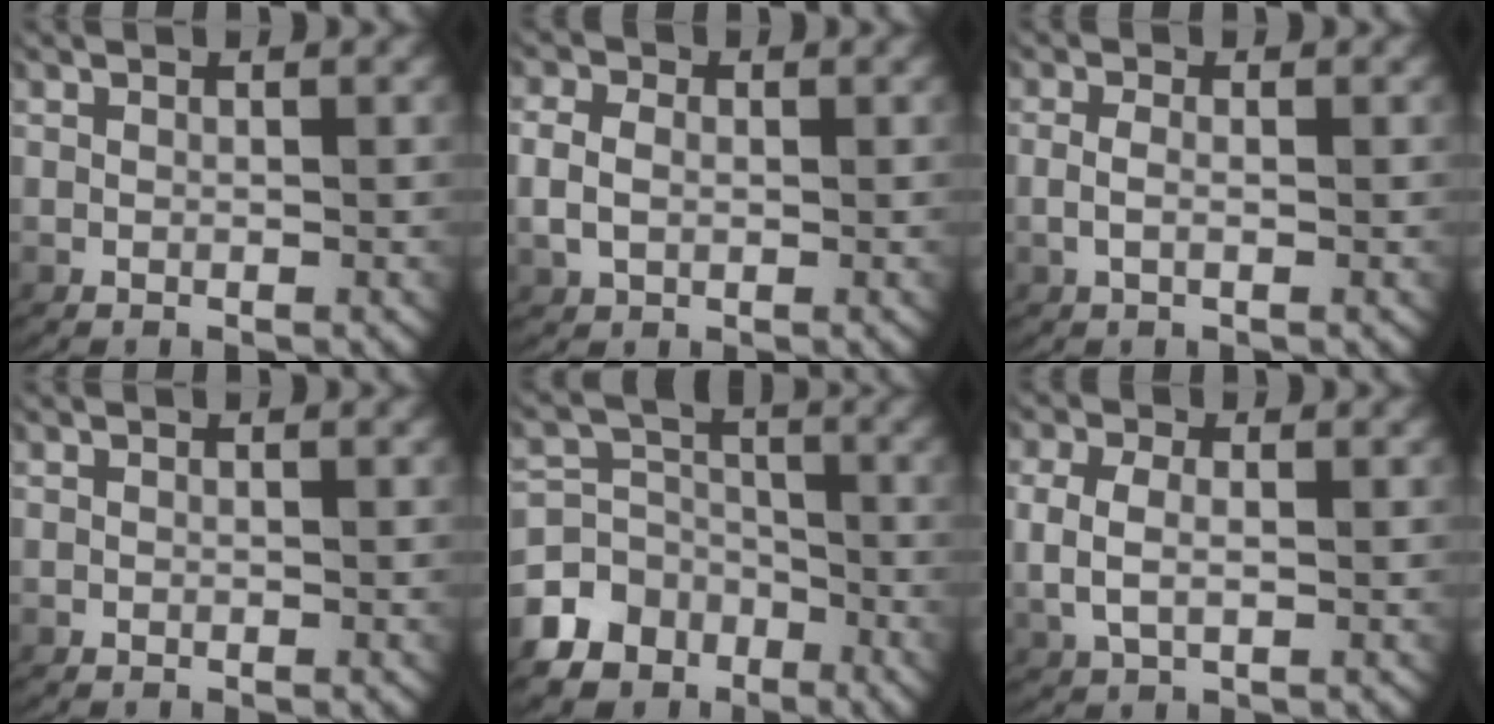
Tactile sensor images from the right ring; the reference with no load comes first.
{"total": 2.5, "force": [0.0, 2.1, 1.4], "torque": [-0.039, 0.000, 0.003]}
{"total": 1.4, "force": [-0.2, 0.5, 1.2], "torque": [-0.035, -0.004, 0.000]}
{"total": 0.0}
{"total": 10.6, "force": [-4.7, 8.9, 3.1], "torque": [-0.045, -0.031, -0.083]}
{"total": 3.3, "force": [0.5, 2.3, 2.4], "torque": [-0.065, -0.001, 0.014]}